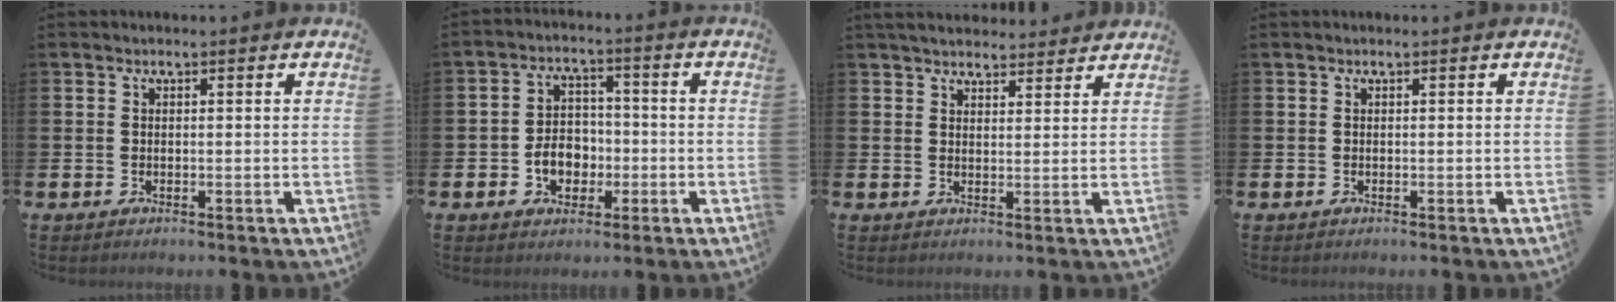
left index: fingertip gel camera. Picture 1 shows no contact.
{"total": 5.1, "force": [-1.5, 4.0, 2.7], "torque": [-0.040, 0.003, -0.035]}
{"total": 4.0, "force": [3.9, 0.8, 0.5], "torque": [-0.017, -0.015, 0.073]}
{"total": 0.0}